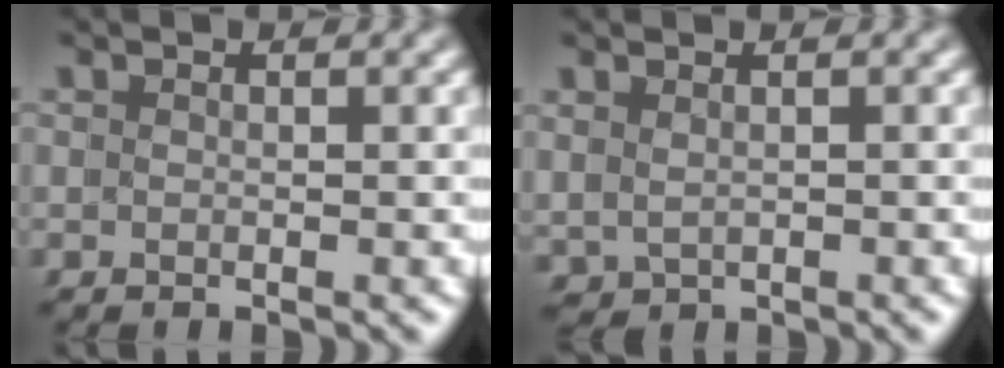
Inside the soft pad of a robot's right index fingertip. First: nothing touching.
{"total": 0.6, "force": [0.0, 0.5, 0.3], "torque": [0.001, -0.012, 0.016]}